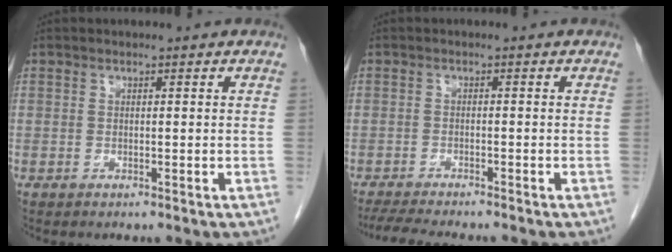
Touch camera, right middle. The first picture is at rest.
{"total": 7.4, "force": [-6.5, 0.6, 3.4], "torque": [-0.052, -0.015, -0.103]}